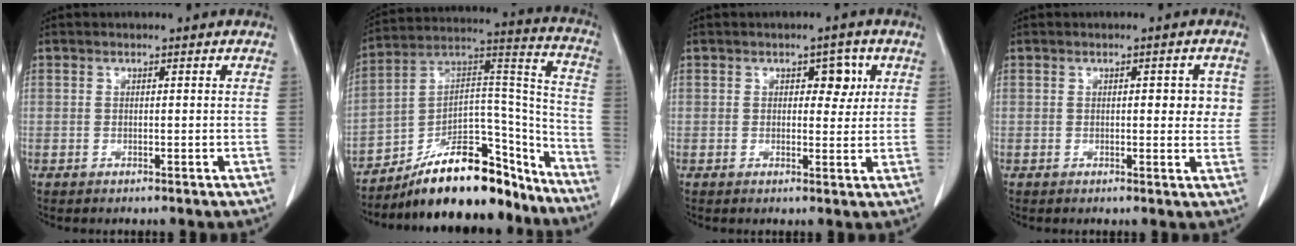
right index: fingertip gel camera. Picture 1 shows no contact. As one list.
[{"total": 20.5, "force": [-16.7, 6.8, 9.7], "torque": [-0.142, 0.052, -0.272]}, {"total": 3.5, "force": [1.2, 2.0, 2.6], "torque": [-0.028, 0.008, 0.016]}, {"total": 4.0, "force": [0.7, 1.6, 3.6], "torque": [-0.034, 0.001, 0.005]}]